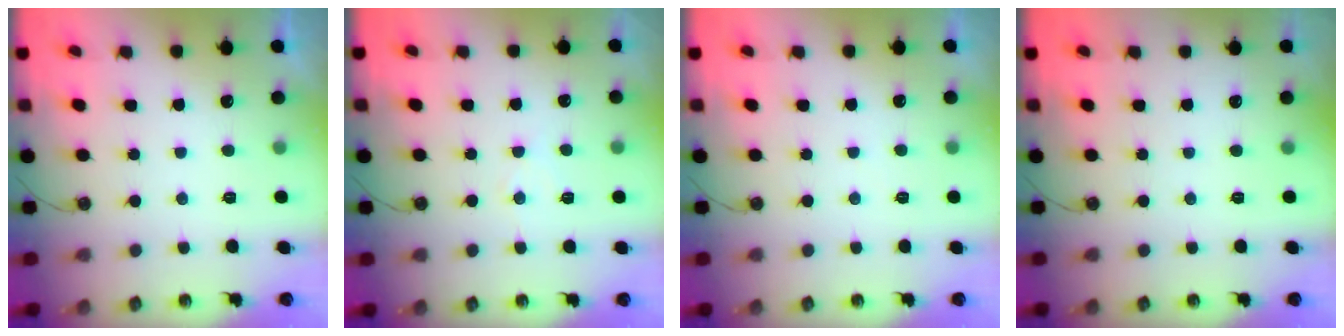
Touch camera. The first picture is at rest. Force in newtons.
{"total": 5.9, "press": 5.9, "slide": 0.8}
{"total": 2.9, "press": 2.9, "slide": 0.5}
{"total": 0.0}